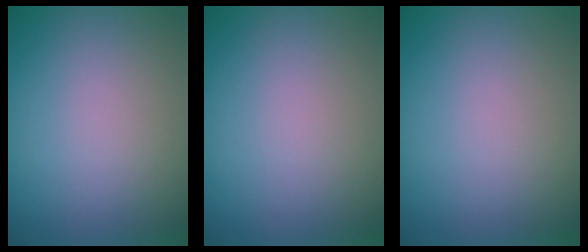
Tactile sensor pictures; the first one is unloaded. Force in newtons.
{"total": 0.0}
{"total": 0.0}